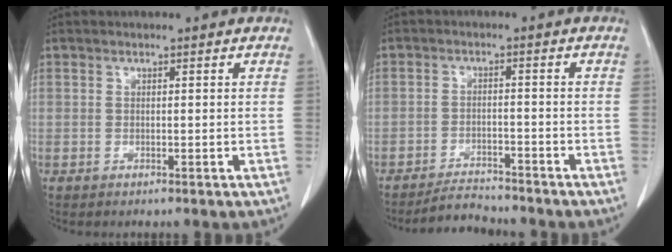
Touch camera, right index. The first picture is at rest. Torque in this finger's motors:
{"motor_torque": [-0.78, 0.01, -0.16, -0.05]}